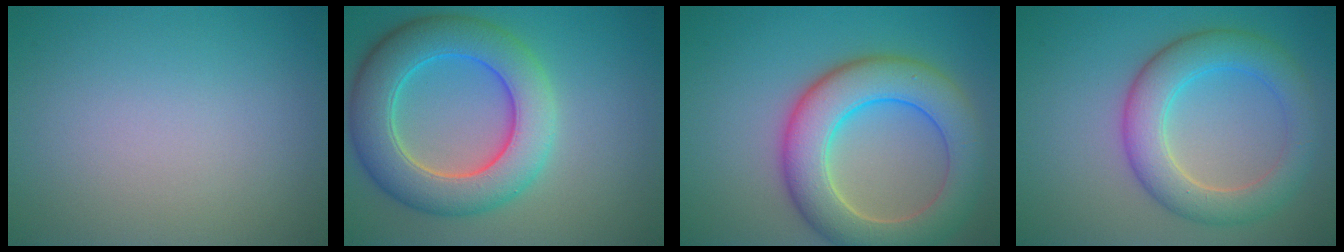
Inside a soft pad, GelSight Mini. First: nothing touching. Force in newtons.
{"total": 8.5, "press": 8.4, "slide": 0.4}
{"total": 8.5, "press": 8.5, "slide": 0.4}
{"total": 5.9, "press": 5.9, "slide": 0.1}